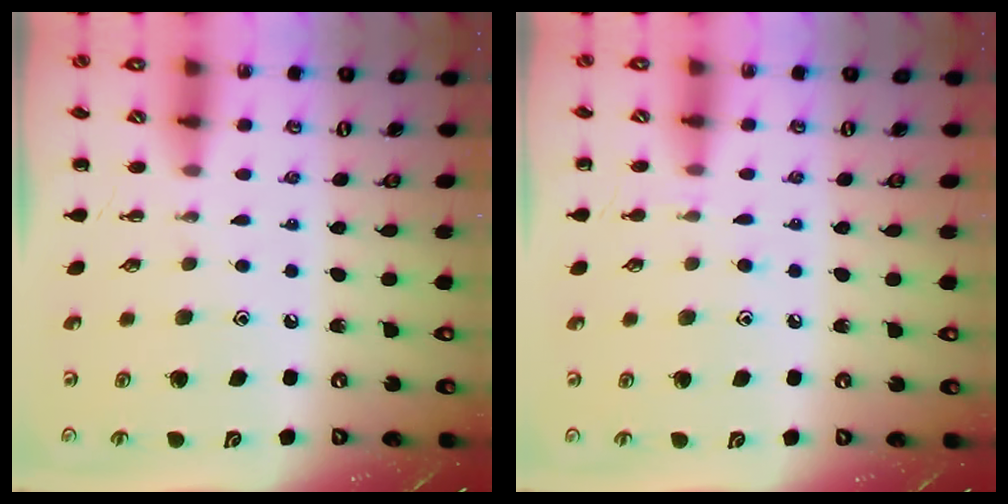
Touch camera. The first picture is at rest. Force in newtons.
{"total": 5.1, "press": 4.8, "slide": 1.7}